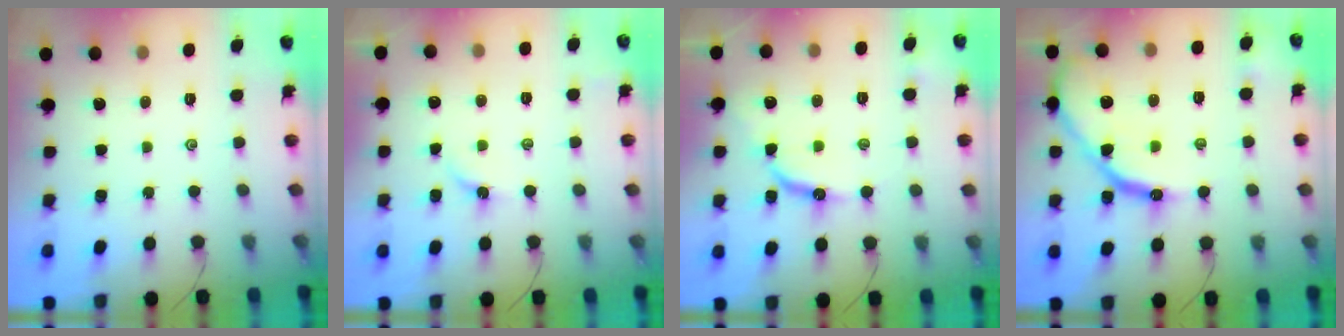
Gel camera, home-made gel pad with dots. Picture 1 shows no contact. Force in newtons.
{"total": 2.7, "press": 2.6, "slide": 0.6}
{"total": 10.3, "press": 10.2, "slide": 1.0}
{"total": 16.1, "press": 16.0, "slide": 1.5}